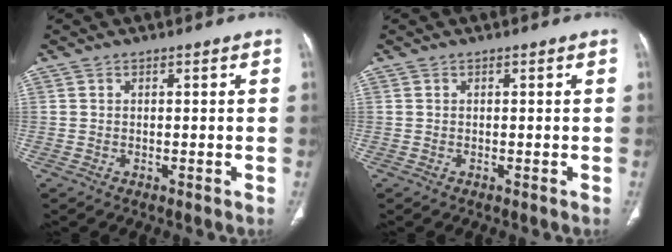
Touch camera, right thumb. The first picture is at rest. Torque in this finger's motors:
{"motor_torque": [0.10, -0.15, 0.40, -0.26, 0.05]}